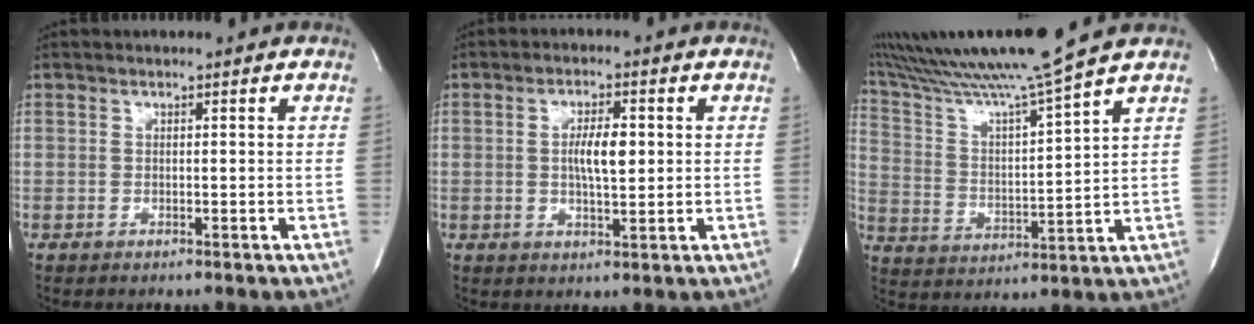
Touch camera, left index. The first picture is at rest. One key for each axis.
{"total": 5.2, "fx": 0.4, "fy": 1.4, "fz": 4.9, "tx": -0.090, "ty": 0.003, "tz": 0.009}
{"total": 16.2, "fx": 13.9, "fy": -2.8, "fz": 7.8, "tx": -0.146, "ty": -0.020, "tz": 0.236}